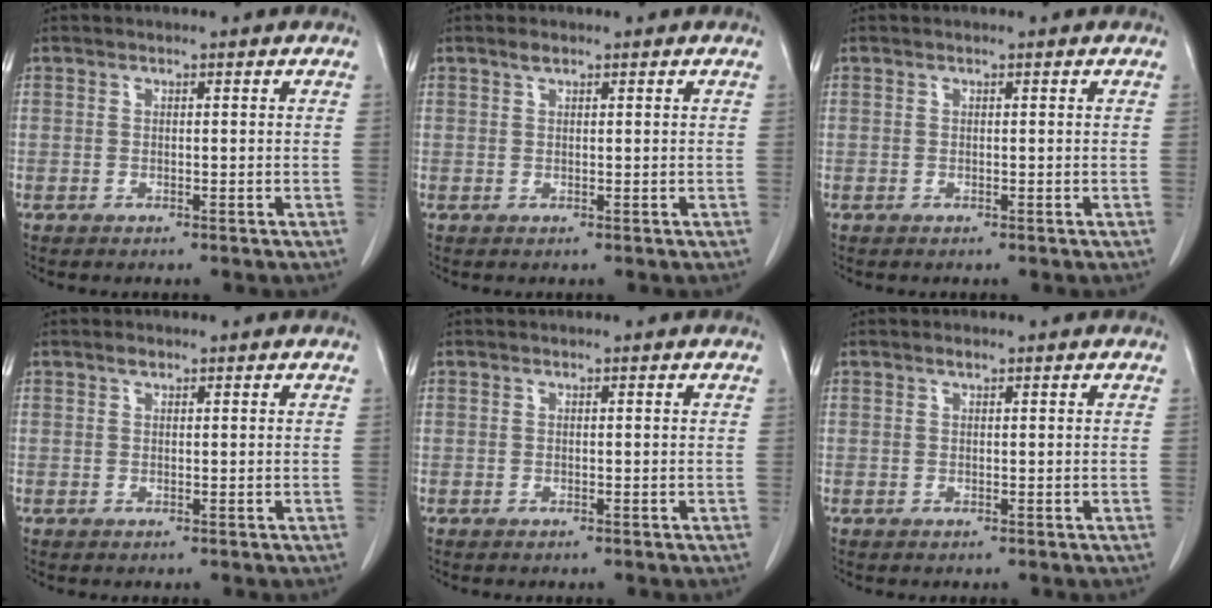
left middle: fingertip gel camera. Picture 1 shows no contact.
{"total": 0.9, "force": [0.7, 0.4, 0.5], "torque": [-0.011, 0.002, 0.013]}
{"total": 0.0}
{"total": 0.8, "force": [0.6, 0.4, 0.4], "torque": [-0.007, 0.001, 0.009]}
{"total": 0.0}
{"total": 0.6, "force": [0.5, 0.2, 0.4], "torque": [-0.011, 0.000, 0.008]}